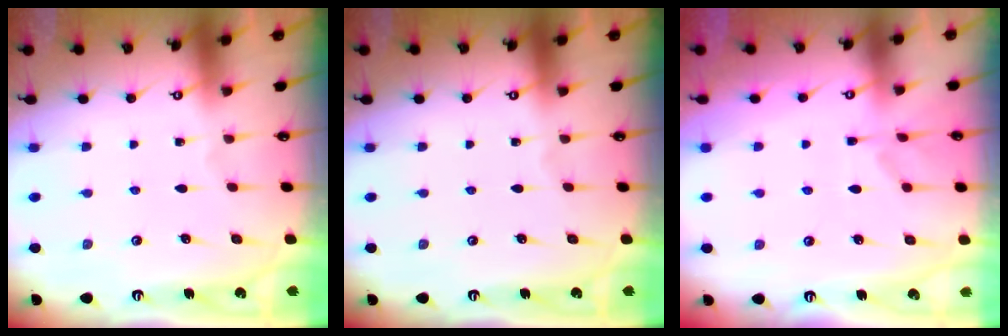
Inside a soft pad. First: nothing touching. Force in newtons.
{"total": 0.0}
{"total": 4.4, "press": 4.2, "slide": 1.2}